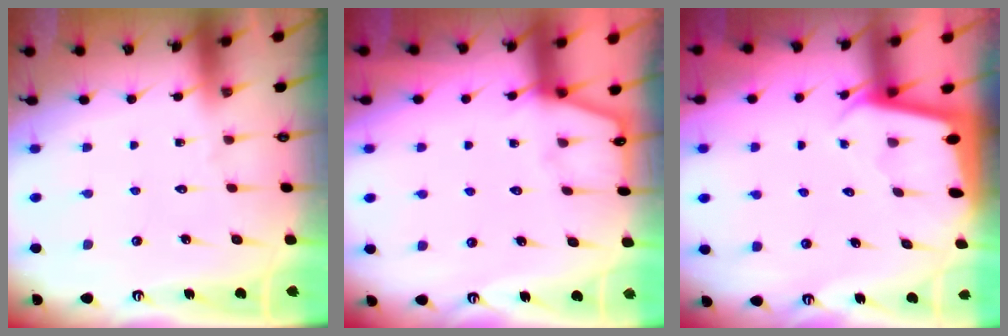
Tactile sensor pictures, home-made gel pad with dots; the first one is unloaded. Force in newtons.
{"total": 2.9, "press": 2.9, "slide": 0.5}
{"total": 1.9, "press": 1.9, "slide": 0.1}